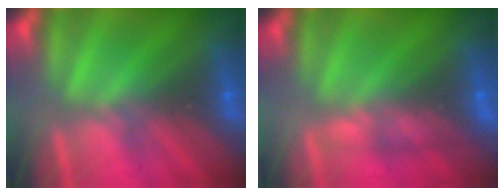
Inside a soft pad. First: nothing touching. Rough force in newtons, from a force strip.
{"total": 4.7}